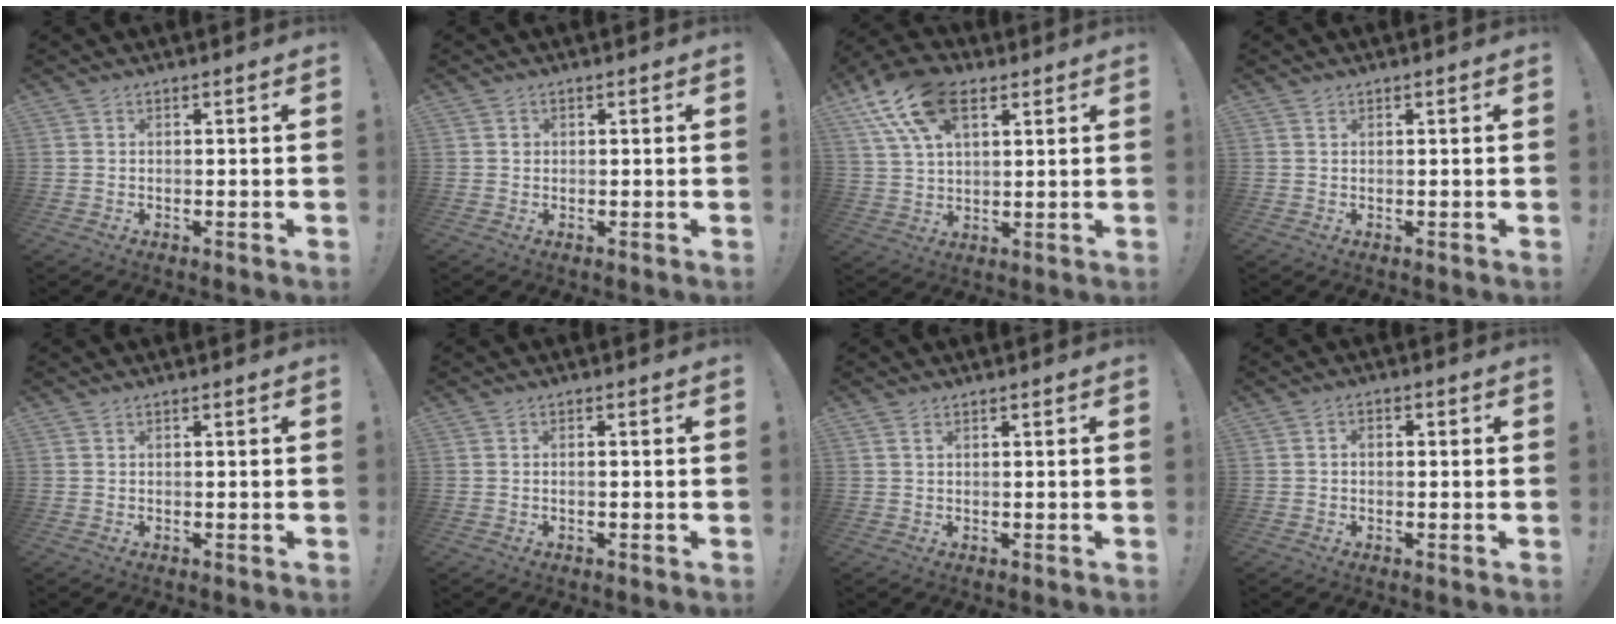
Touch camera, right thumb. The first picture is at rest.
{"total": 0.8, "force": [0.0, 0.8, 0.1], "torque": [-0.001, 0.003, -0.001]}
{"total": 15.0, "force": [7.6, 8.3, 9.8], "torque": [-0.188, -0.017, 0.138]}
{"total": 0.6, "force": [0.4, 0.3, 0.1], "torque": [0.000, -0.002, 0.009]}
{"total": 0.0}
{"total": 0.8, "force": [-0.4, 0.1, 0.6], "torque": [-0.017, 0.003, -0.007]}
{"total": 1.1, "force": [0.6, 0.4, 0.8], "torque": [-0.026, 0.004, 0.013]}
{"total": 2.1, "force": [-1.1, 1.3, 1.2], "torque": [-0.024, 0.012, -0.020]}